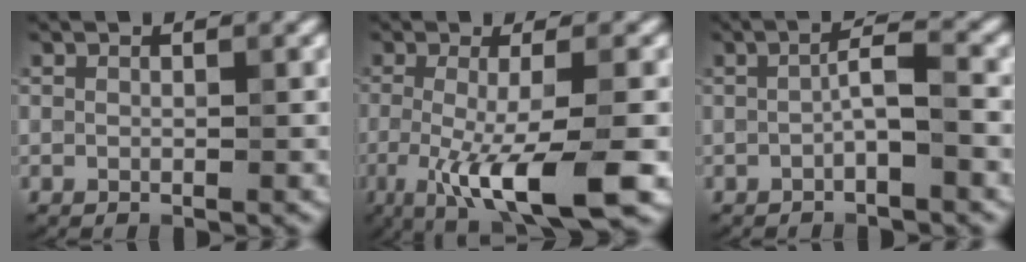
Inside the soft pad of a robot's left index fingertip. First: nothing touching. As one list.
[{"total": 8.2, "force": [-2.8, 1.6, 7.6], "torque": [-0.124, -0.013, -0.050]}, {"total": 2.2, "force": [-0.7, 0.3, 2.0], "torque": [-0.040, 0.011, -0.015]}]